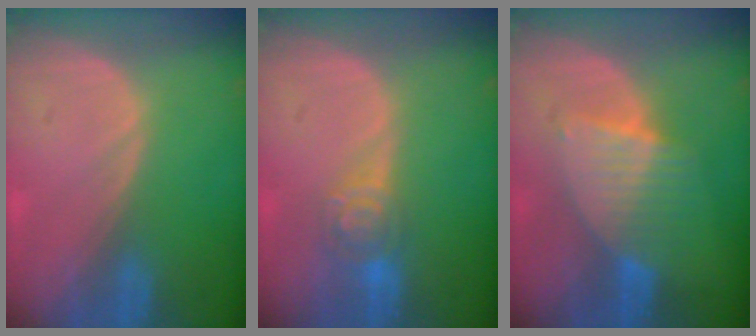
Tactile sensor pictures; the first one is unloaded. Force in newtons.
{"total": 4.5, "press": 4.2, "slide": 1.6}
{"total": 6.1, "press": 6.1, "slide": 0.5}